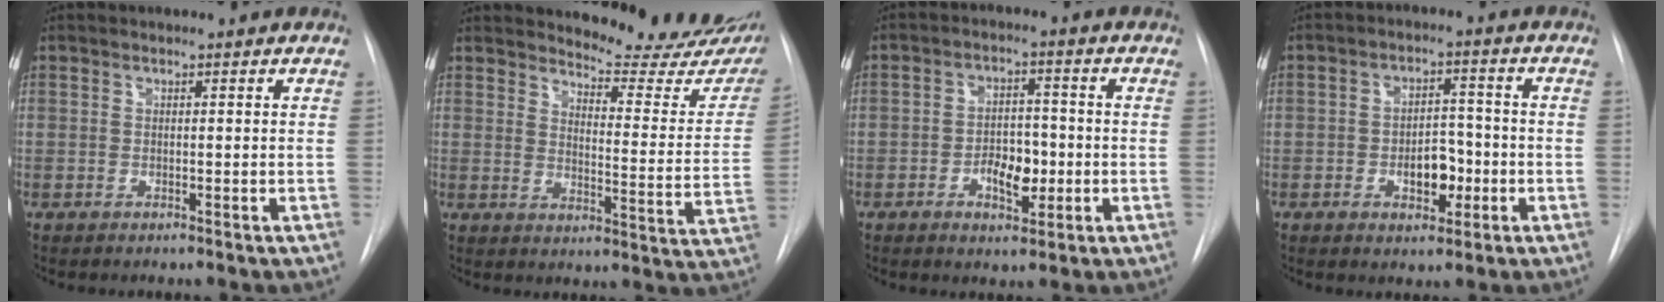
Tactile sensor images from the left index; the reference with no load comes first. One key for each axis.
{"total": 18.9, "fx": 17.4, "fy": 3.4, "fz": 6.6, "tx": -0.073, "ty": -0.088, "tz": 0.198}
{"total": 5.8, "fx": -1.6, "fy": 3.1, "fz": 4.6, "tx": -0.075, "ty": 0.008, "tz": -0.022}
{"total": 5.8, "fx": -1.8, "fy": 3.3, "fz": 4.5, "tx": -0.066, "ty": 0.011, "tz": -0.022}